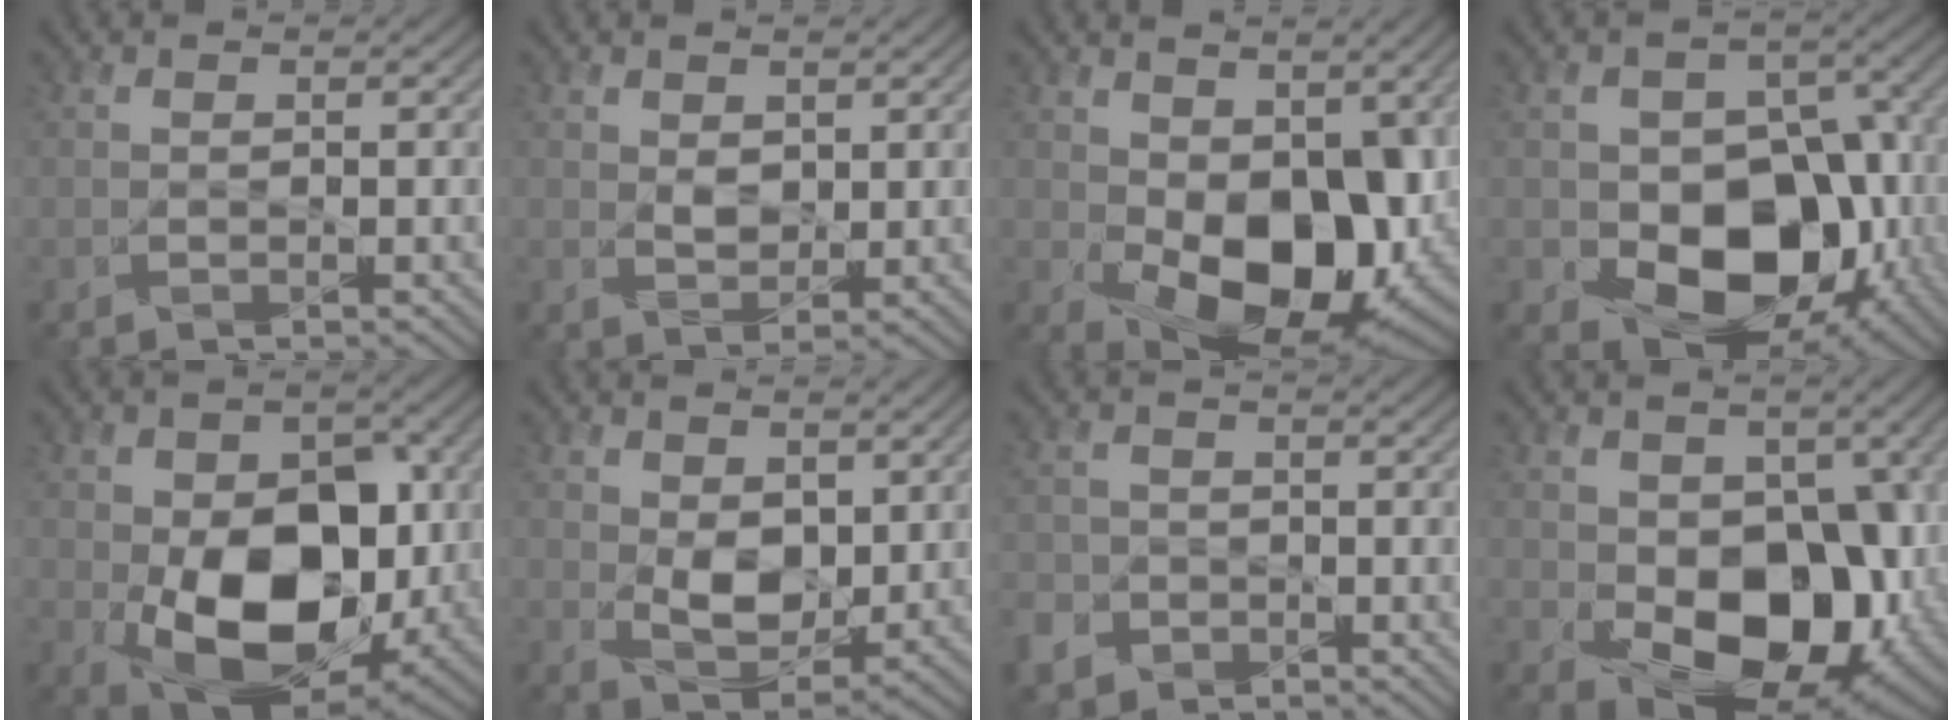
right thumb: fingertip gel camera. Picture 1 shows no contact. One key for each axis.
{"total": 2.2, "fx": 1.1, "fy": 1.5, "fz": 1.3, "tx": -0.032, "ty": -0.004, "tz": 0.022}
{"total": 15.1, "fx": -1.1, "fy": 9.4, "fz": 11.8, "tx": -0.201, "ty": -0.040, "tz": -0.002}
{"total": 13.6, "fx": -3.6, "fy": 9.6, "fz": 9.0, "tx": -0.125, "ty": -0.020, "tz": -0.058}
{"total": 14.7, "fx": -2.2, "fy": 9.6, "fz": 10.9, "tx": -0.173, "ty": -0.022, "tz": -0.036}
{"total": 6.1, "fx": 1.4, "fy": 4.0, "fz": 4.4, "tx": -0.094, "ty": -0.010, "tz": 0.029}
{"total": 3.5, "fx": -2.1, "fy": 2.7, "fz": 1.0, "tx": -0.034, "ty": -0.006, "tz": -0.049}
{"total": 14.1, "fx": -2.3, "fy": 9.2, "fz": 10.4, "tx": -0.159, "ty": -0.030, "tz": -0.029}